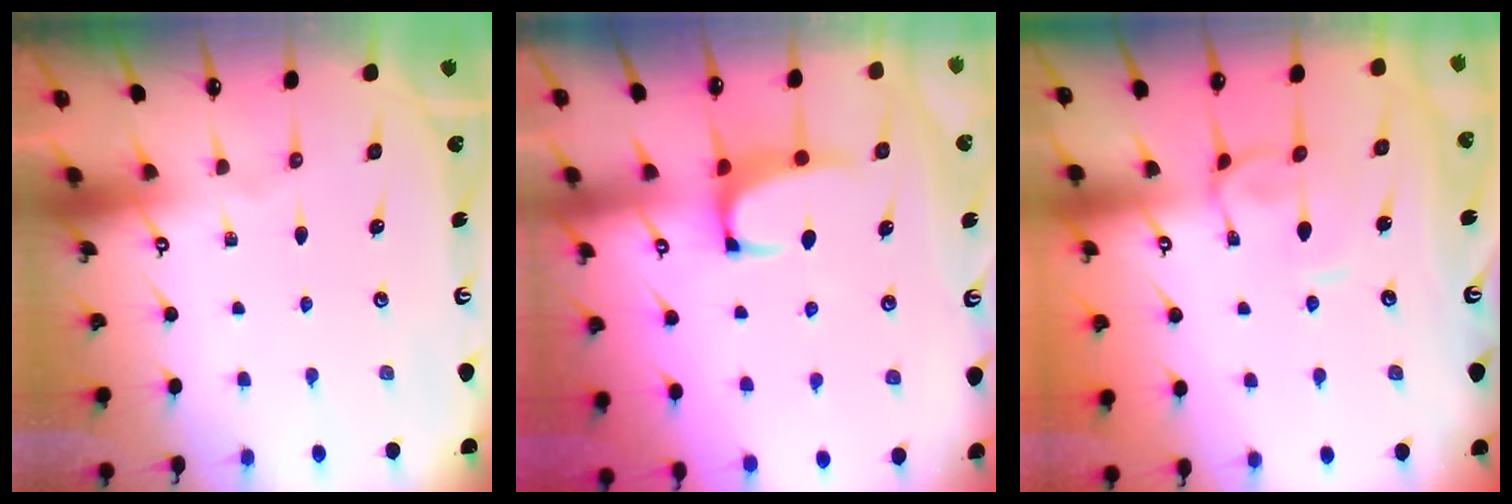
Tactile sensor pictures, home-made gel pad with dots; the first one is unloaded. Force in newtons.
{"total": 0.7, "press": 0.4, "slide": 0.6}
{"total": 0.6, "press": 0.1, "slide": 0.6}